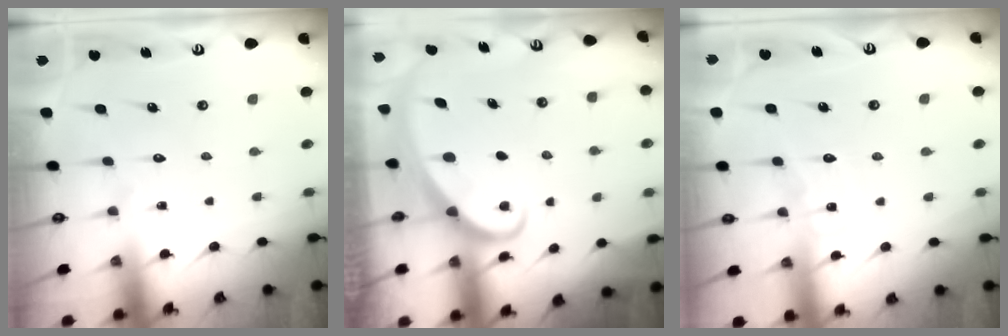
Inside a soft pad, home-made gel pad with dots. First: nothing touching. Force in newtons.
{"total": 2.0, "press": 2.0, "slide": 0.2}
{"total": 4.2, "press": 4.2, "slide": 0.4}